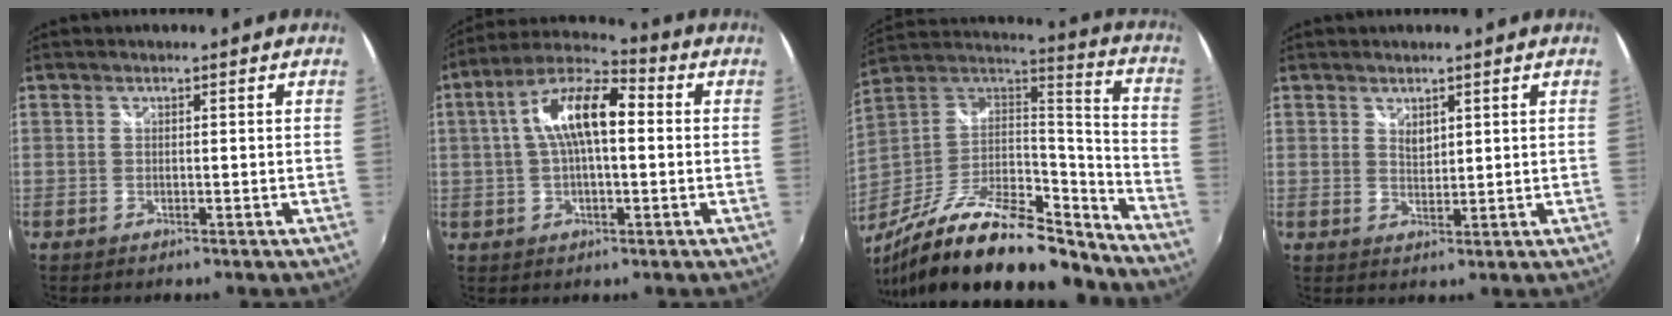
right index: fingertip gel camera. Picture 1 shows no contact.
{"total": 12.6, "force": [1.5, 5.0, 11.4], "torque": [-0.214, 0.026, 0.018]}
{"total": 29.8, "force": [-22.0, 9.4, 17.8], "torque": [-0.304, -0.024, -0.351]}
{"total": 2.3, "force": [1.5, 1.2, 1.2], "torque": [-0.016, -0.002, 0.028]}